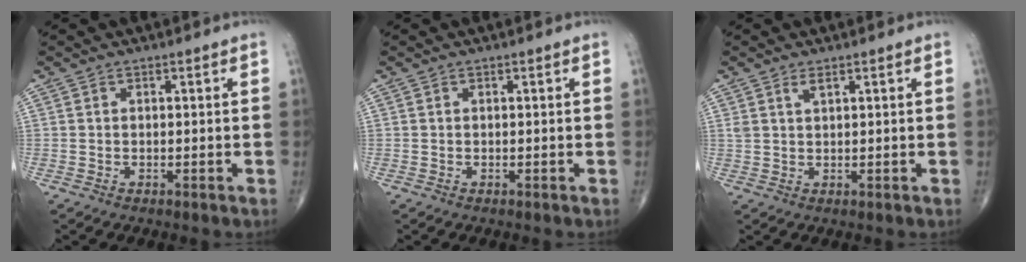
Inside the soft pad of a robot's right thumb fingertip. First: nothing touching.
{"total": 0.0}
{"total": 1.7, "force": [1.2, 0.6, 1.2], "torque": [-0.023, -0.002, 0.026]}